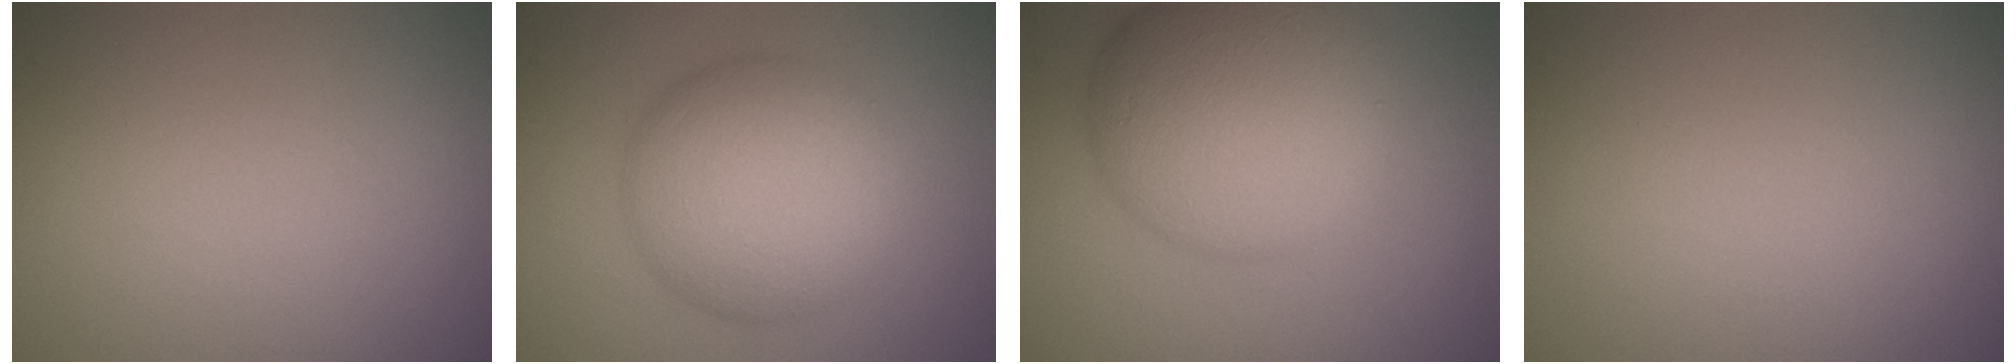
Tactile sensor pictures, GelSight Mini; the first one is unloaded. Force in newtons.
{"total": 9.2, "press": 9.2, "slide": 0.4}
{"total": 12.4, "press": 12.4, "slide": 0.1}
{"total": 0.0}